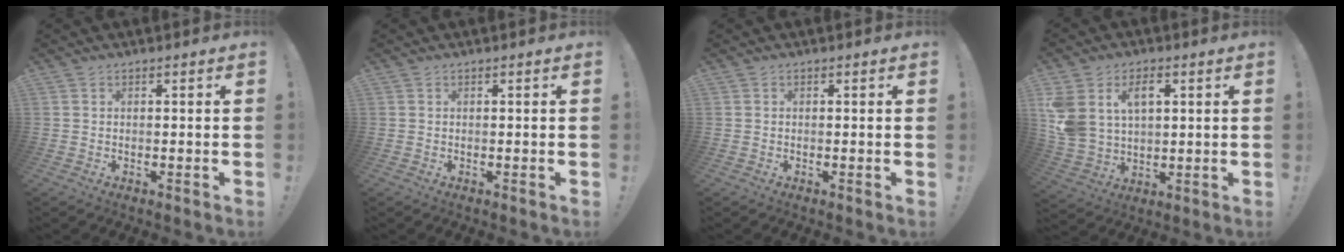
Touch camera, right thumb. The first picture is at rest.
{"total": 0.0}
{"total": 0.0}
{"total": 11.1, "force": [4.5, 7.9, 6.3], "torque": [-0.119, -0.016, 0.087]}